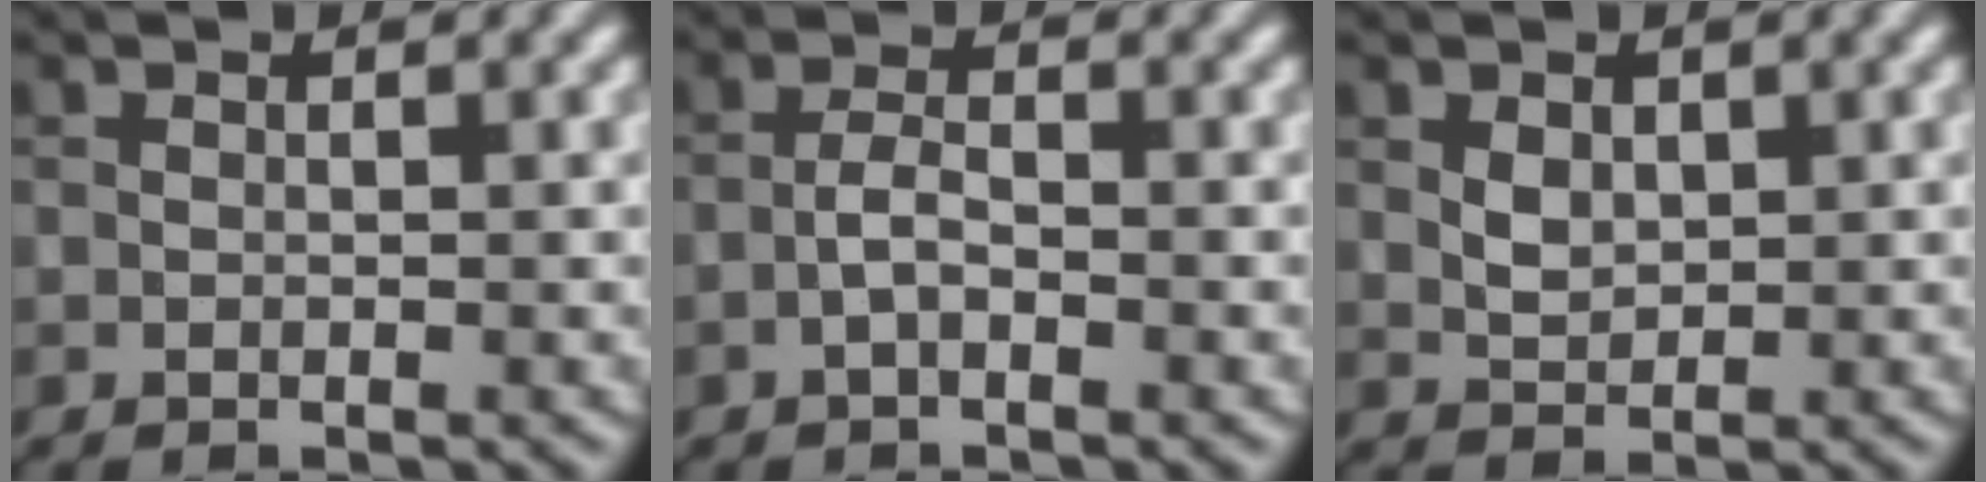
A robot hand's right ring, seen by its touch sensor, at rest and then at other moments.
{"total": 1.7, "force": [-0.8, 0.6, 1.5], "torque": [-0.032, 0.004, -0.020]}
{"total": 1.6, "force": [0.6, 1.2, 1.0], "torque": [-0.020, -0.001, 0.016]}